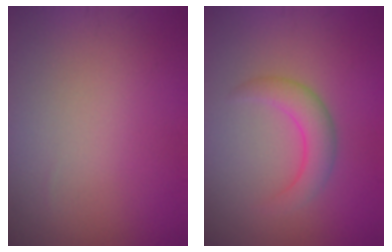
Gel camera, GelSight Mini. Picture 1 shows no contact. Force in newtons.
{"total": 2.8, "press": 2.8, "slide": 0.3}